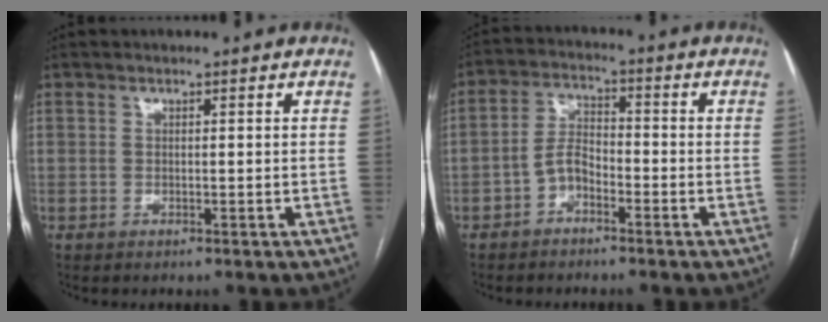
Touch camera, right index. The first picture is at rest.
{"total": 4.4, "force": [-2.3, 2.3, 2.8], "torque": [-0.058, 0.013, -0.048]}